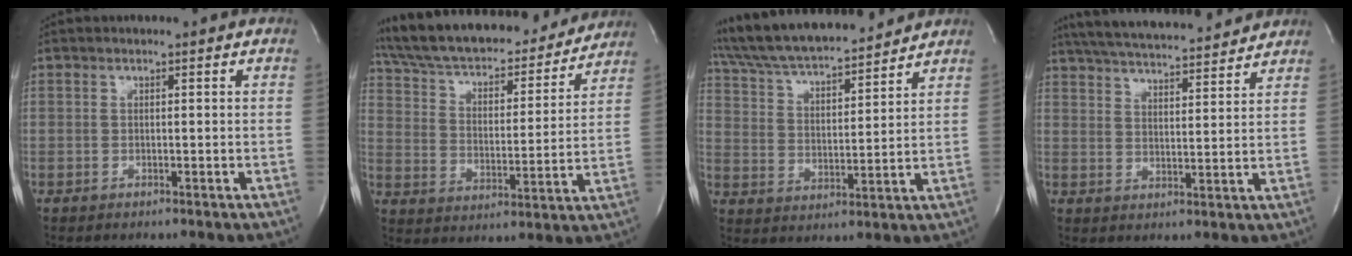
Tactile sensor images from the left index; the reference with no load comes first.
{"total": 26.1, "force": [23.2, 6.7, 9.8], "torque": [-0.178, 0.011, 0.335]}
{"total": 18.2, "force": [16.6, 2.9, 7.0], "torque": [-0.132, 0.025, 0.276]}
{"total": 18.0, "force": [16.4, 2.4, 7.0], "torque": [-0.125, 0.030, 0.241]}